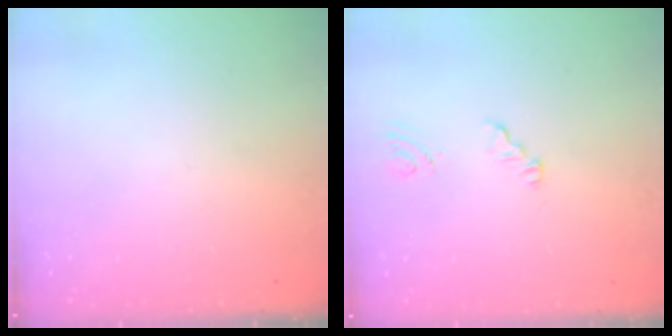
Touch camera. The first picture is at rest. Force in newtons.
{"total": 4.9, "press": 1.0, "slide": 4.8}